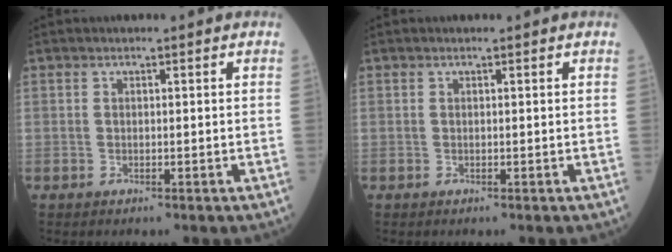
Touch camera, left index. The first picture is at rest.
{"total": 0.0}